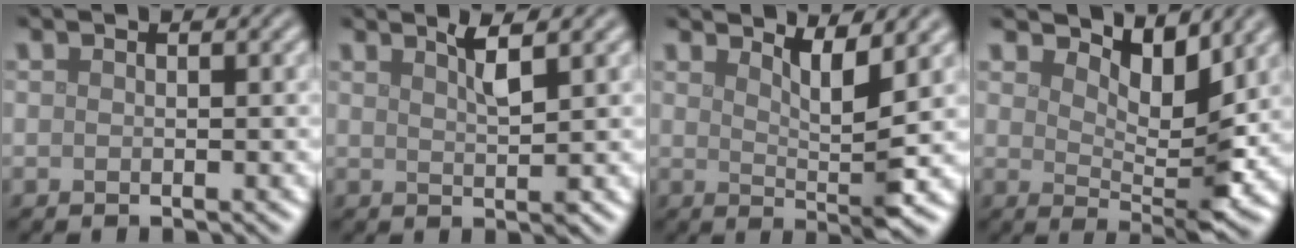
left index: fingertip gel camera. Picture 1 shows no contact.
{"total": 2.3, "force": [1.4, 0.2, 1.8], "torque": [-0.026, 0.001, 0.023]}
{"total": 3.8, "force": [2.1, 0.6, 3.1], "torque": [-0.050, -0.009, 0.035]}
{"total": 4.9, "force": [3.2, 1.6, 3.4], "torque": [-0.060, -0.012, 0.051]}